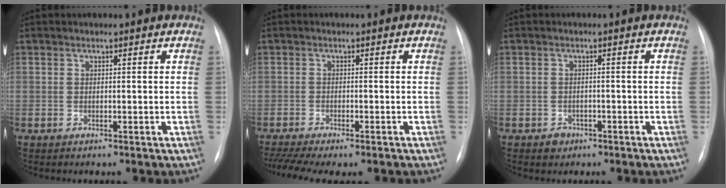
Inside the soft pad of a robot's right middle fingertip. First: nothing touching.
{"total": 10.4, "force": [-8.3, 2.5, 5.7], "torque": [-0.097, 0.002, -0.121]}
{"total": 2.0, "force": [-1.1, 1.6, 0.4], "torque": [-0.003, 0.005, -0.012]}